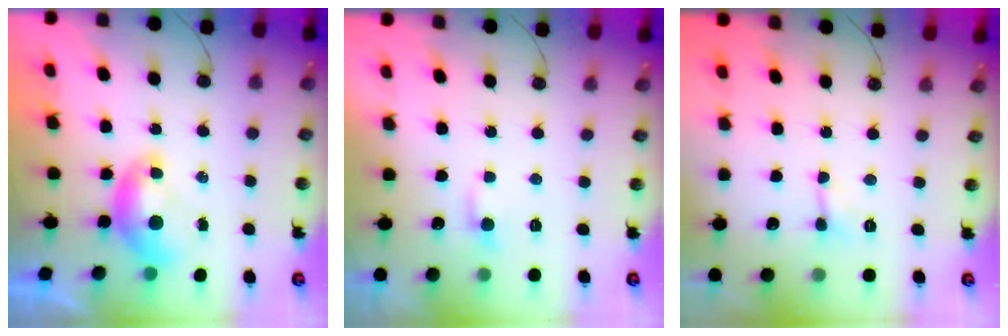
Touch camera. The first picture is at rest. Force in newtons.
{"total": 1.4, "press": 1.3, "slide": 0.5}
{"total": 3.4, "press": 3.3, "slide": 0.7}